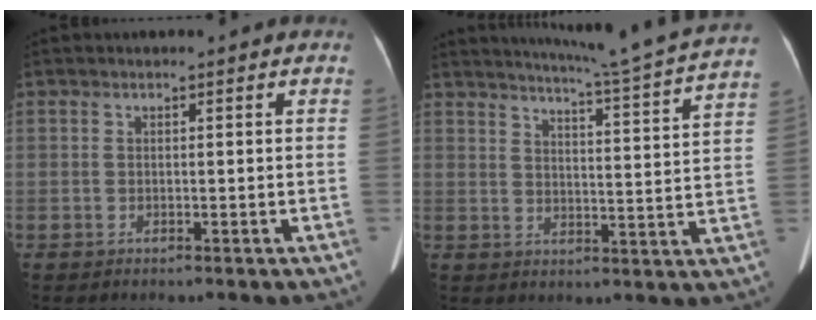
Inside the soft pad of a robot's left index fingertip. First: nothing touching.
{"total": 18.0, "force": [16.4, -2.2, 6.9], "torque": [-0.118, -0.057, 0.202]}